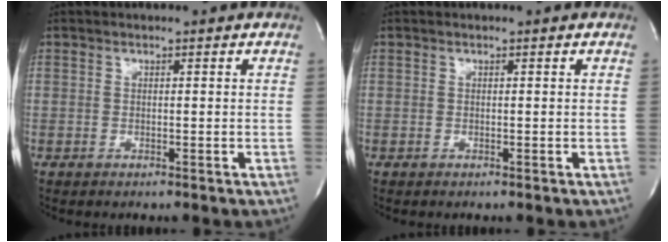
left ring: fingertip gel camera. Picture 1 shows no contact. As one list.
[{"total": 0.0}]